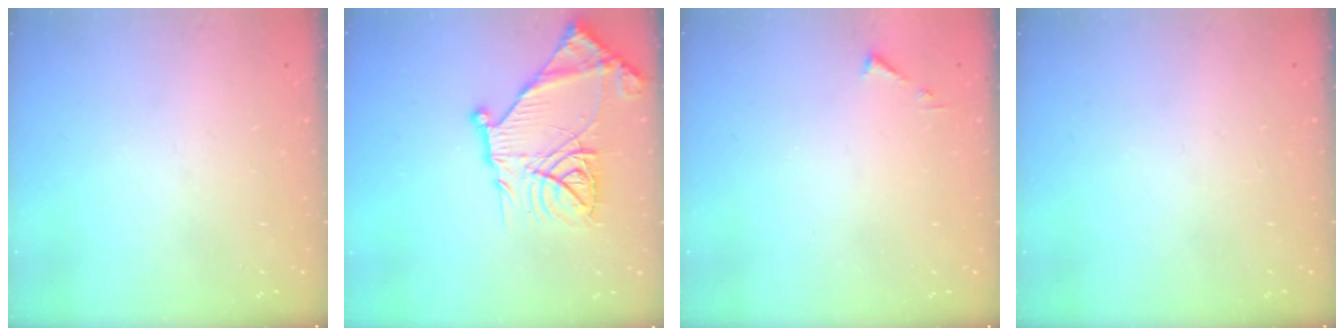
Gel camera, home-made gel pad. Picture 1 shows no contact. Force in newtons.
{"total": 22.8, "press": 22.6, "slide": 2.3}
{"total": 3.2, "press": 3.2, "slide": 0.4}
{"total": 0.0}